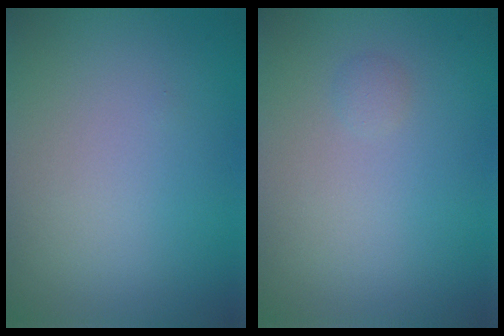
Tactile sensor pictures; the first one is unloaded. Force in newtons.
{"total": 0.6, "press": 0.6, "slide": 0.1}